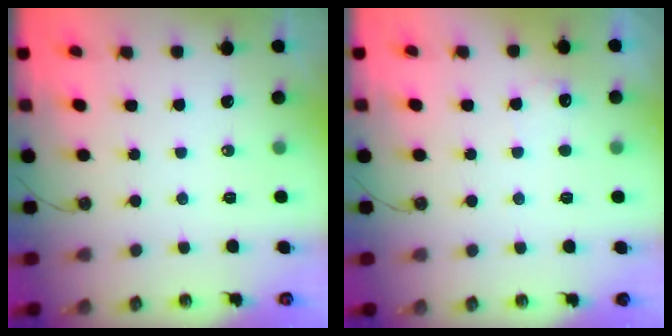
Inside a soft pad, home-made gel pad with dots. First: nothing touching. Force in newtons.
{"total": 5.5, "press": 5.4, "slide": 1.1}